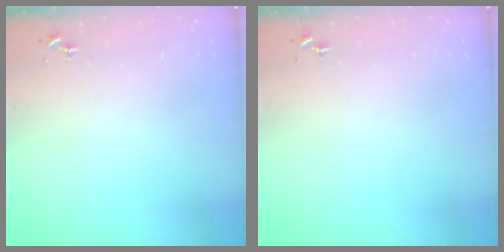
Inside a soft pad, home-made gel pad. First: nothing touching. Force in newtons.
{"total": 0.0}